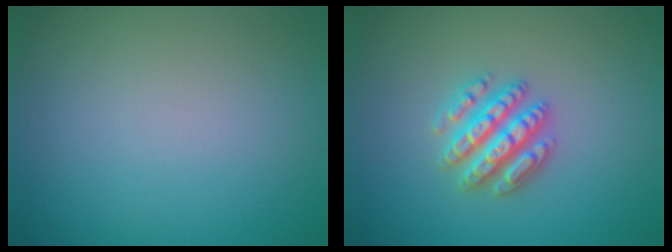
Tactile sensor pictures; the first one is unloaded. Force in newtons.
{"total": 4.7, "press": 4.6, "slide": 0.8}